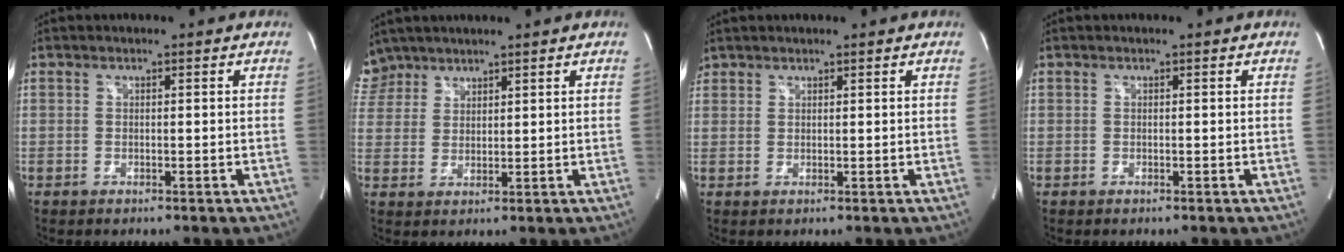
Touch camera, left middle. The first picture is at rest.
{"total": 5.6, "force": [4.7, 2.9, -0.4], "torque": [0.010, 0.010, 0.096]}
{"total": 1.5, "force": [1.4, 0.6, 0.0], "torque": [0.000, 0.013, 0.025]}
{"total": 0.0}